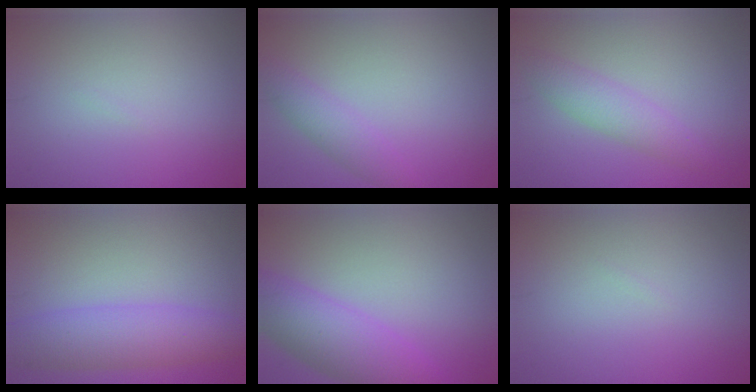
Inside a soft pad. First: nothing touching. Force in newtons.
{"total": 2.3, "press": 2.3, "slide": 0.2}
{"total": 2.7, "press": 2.7, "slide": 0.1}
{"total": 5.4, "press": 5.4, "slide": 0.2}
{"total": 6.3, "press": 6.3, "slide": 0.0}
{"total": 0.0}